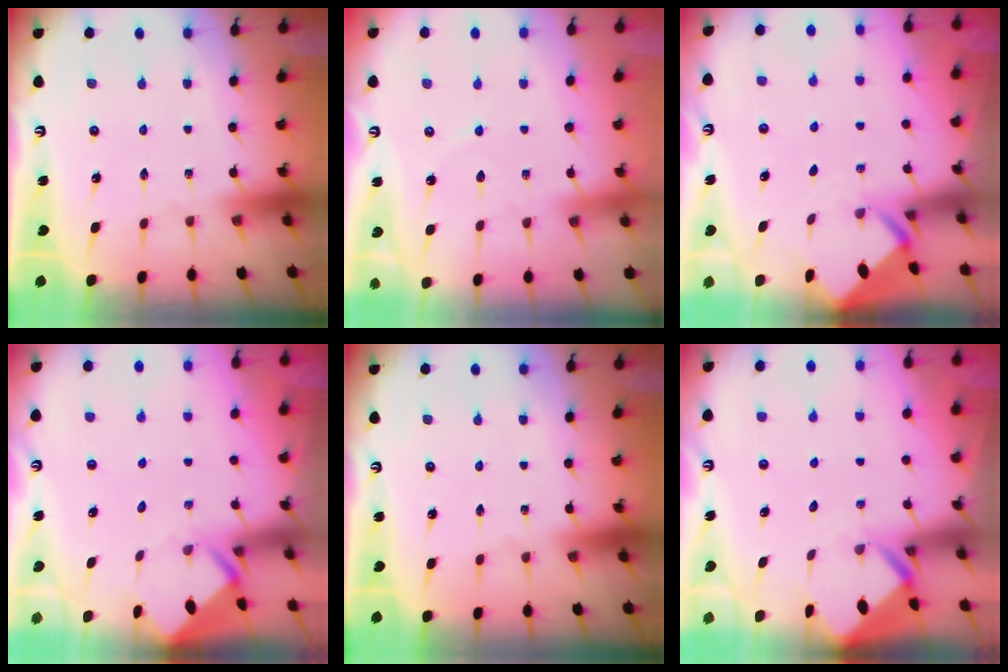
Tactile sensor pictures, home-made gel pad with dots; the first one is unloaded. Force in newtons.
{"total": 2.4, "press": 2.4, "slide": 0.4}
{"total": 2.0, "press": 2.0, "slide": 0.0}
{"total": 3.4, "press": 3.4, "slide": 0.2}
{"total": 0.0}
{"total": 3.1, "press": 3.1, "slide": 0.2}